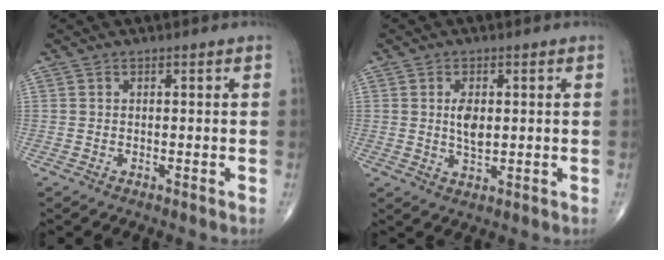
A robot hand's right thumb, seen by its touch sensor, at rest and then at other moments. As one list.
[{"total": 4.4, "force": [0.7, 2.2, 3.8], "torque": [-0.067, -0.009, 0.015]}]